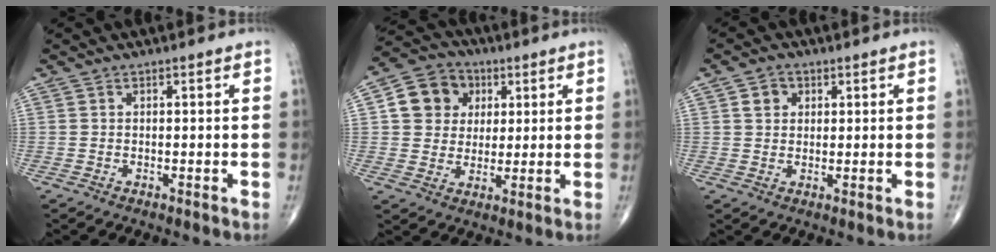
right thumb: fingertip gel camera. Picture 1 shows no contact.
{"total": 10.5, "force": [2.9, 9.2, 4.1], "torque": [-0.038, -0.002, 0.043]}
{"total": 3.5, "force": [1.3, 2.9, 1.5], "torque": [-0.010, -0.001, 0.021]}